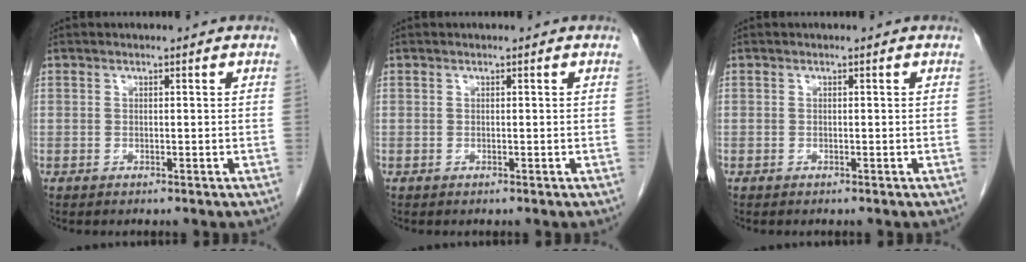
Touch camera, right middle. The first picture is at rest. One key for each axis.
{"total": 0.0}
{"total": 0.0}